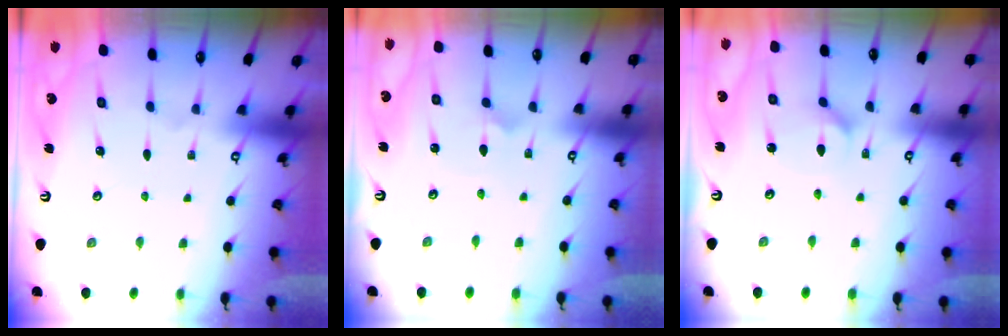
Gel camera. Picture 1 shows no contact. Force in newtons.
{"total": 1.5, "press": 1.5, "slide": 0.0}
{"total": 5.4, "press": 5.4, "slide": 0.4}